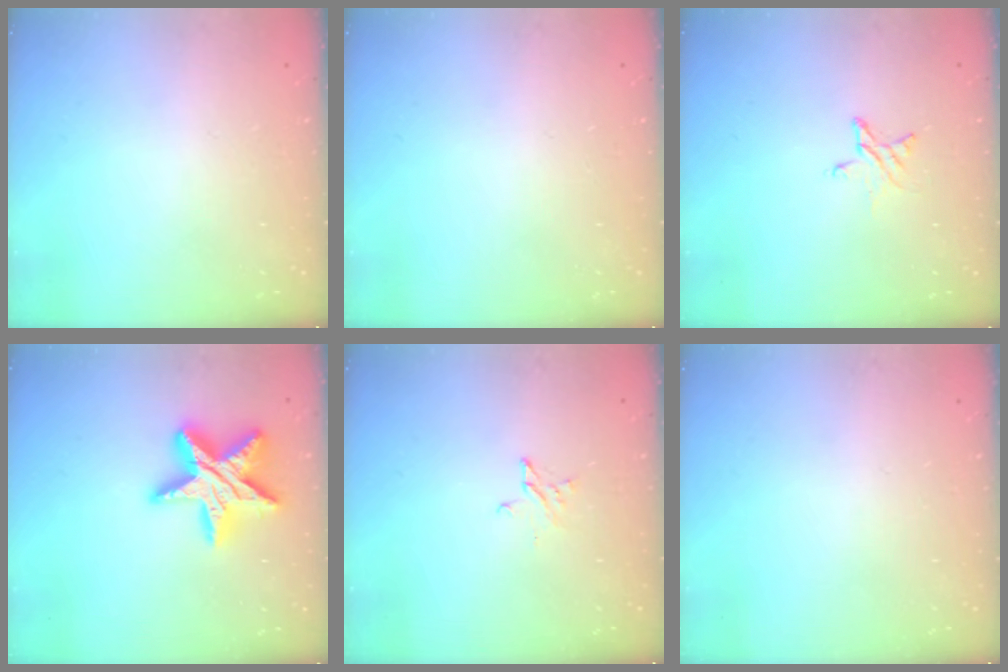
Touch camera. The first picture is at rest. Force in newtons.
{"total": 0.0}
{"total": 4.1, "press": 4.1, "slide": 0.4}
{"total": 18.6, "press": 18.5, "slide": 1.3}
{"total": 2.2, "press": 2.2, "slide": 0.2}
{"total": 0.0}